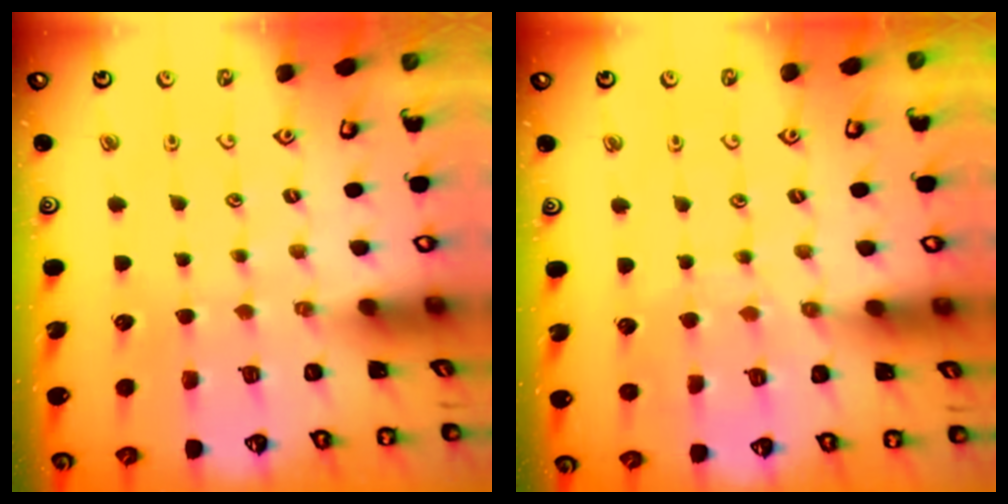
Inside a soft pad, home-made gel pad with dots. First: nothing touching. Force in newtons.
{"total": 5.0, "press": 4.9, "slide": 0.7}